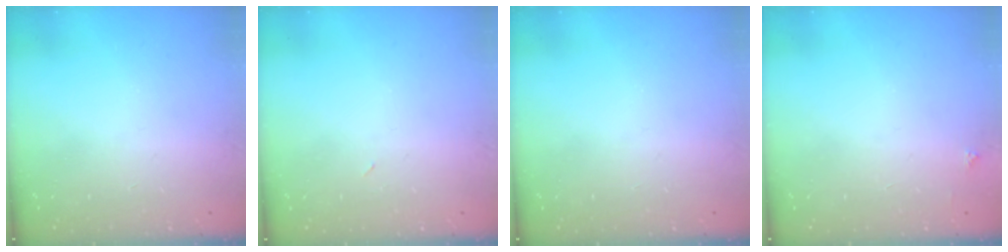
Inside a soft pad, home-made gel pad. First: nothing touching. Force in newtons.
{"total": 2.9, "press": 2.9, "slide": 0.7}
{"total": 0.0}
{"total": 2.1, "press": 2.1, "slide": 0.3}